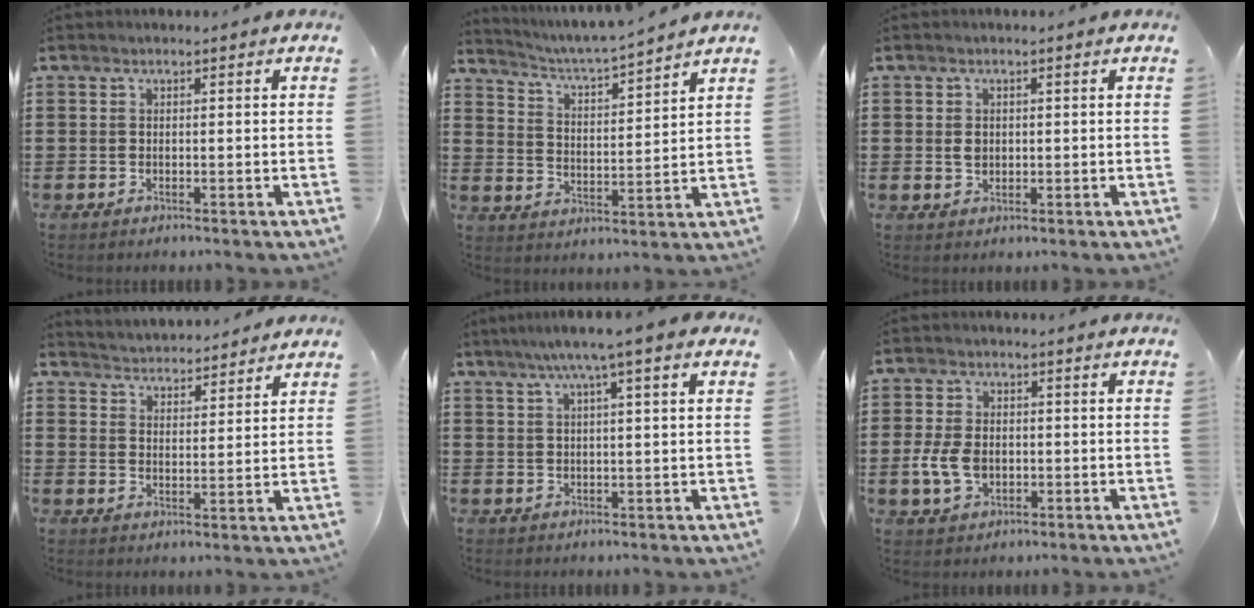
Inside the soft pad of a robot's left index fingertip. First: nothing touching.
{"total": 4.1, "force": [3.9, -0.6, 1.2], "torque": [-0.044, -0.038, 0.059]}
{"total": 1.6, "force": [0.1, 1.2, 1.1], "torque": [-0.025, 0.006, 0.001]}
{"total": 3.5, "force": [3.5, 0.0, -0.5], "torque": [-0.007, -0.022, 0.061]}
{"total": 5.0, "force": [2.8, -0.5, 4.2], "torque": [-0.087, 0.001, 0.044]}
{"total": 5.7, "force": [-1.1, 3.9, 4.1], "torque": [-0.105, 0.000, -0.025]}